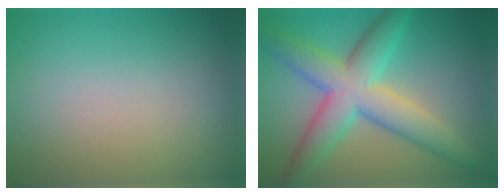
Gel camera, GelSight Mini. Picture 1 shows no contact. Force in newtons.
{"total": 7.5, "press": 7.5, "slide": 0.2}